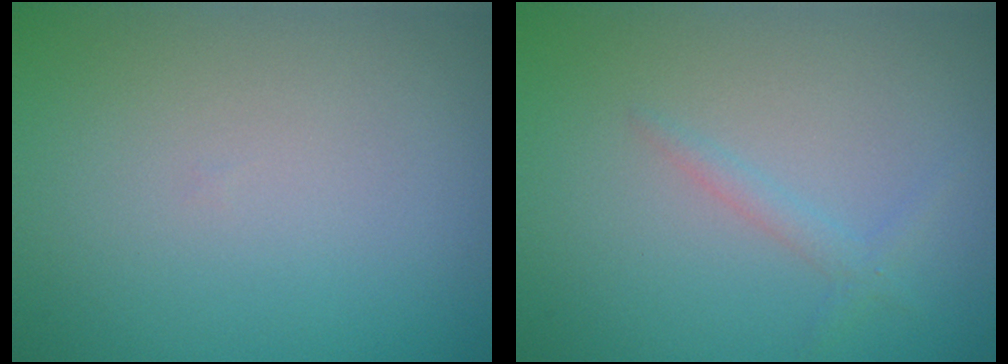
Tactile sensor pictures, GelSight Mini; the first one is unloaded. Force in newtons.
{"total": 1.1, "press": 1.1, "slide": 0.1}